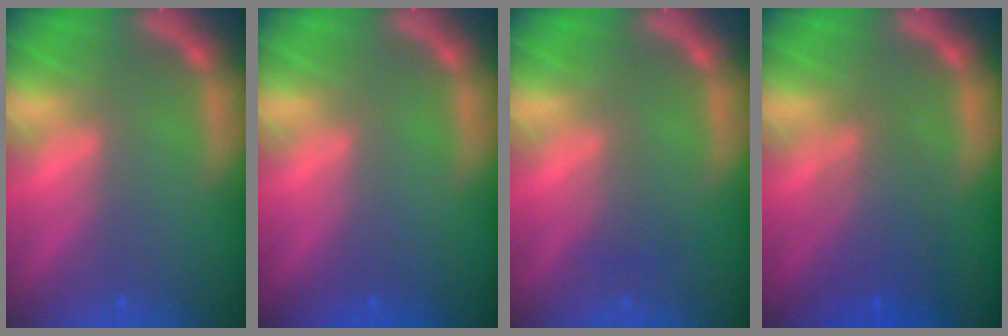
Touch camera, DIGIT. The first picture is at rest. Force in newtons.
{"total": 0.0}
{"total": 1.5}
{"total": 4.6}